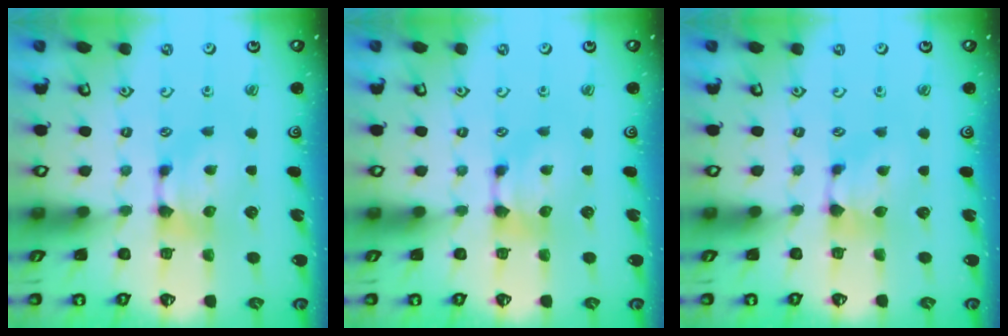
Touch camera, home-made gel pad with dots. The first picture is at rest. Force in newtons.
{"total": 0.0}
{"total": 0.8, "press": 0.4, "slide": 0.6}